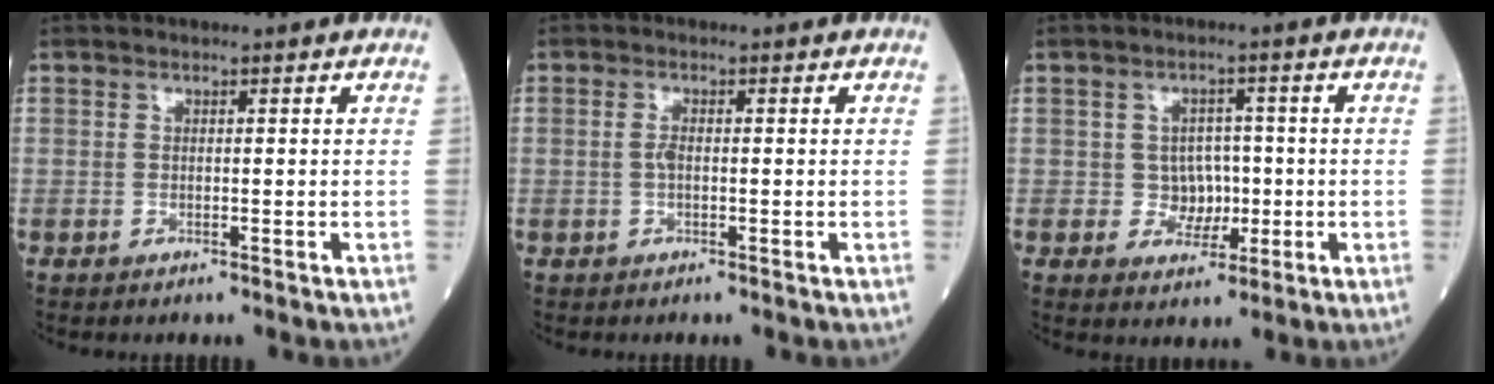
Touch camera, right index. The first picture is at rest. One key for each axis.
{"total": 1.4, "fx": -0.1, "fy": 0.4, "fz": 1.3, "tx": -0.031, "ty": 0.001, "tz": -0.003}
{"total": 4.1, "fx": -0.4, "fy": 3.8, "fz": 1.7, "tx": -0.011, "ty": 0.010, "tz": 0.001}